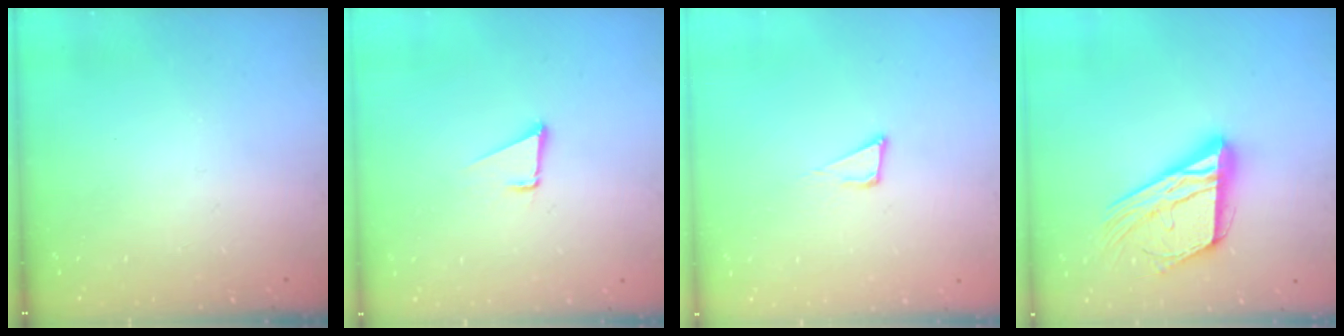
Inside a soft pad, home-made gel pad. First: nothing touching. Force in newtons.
{"total": 1.7, "press": 1.7, "slide": 0.1}
{"total": 4.3, "press": 4.3, "slide": 0.1}
{"total": 18.7, "press": 18.6, "slide": 1.8}